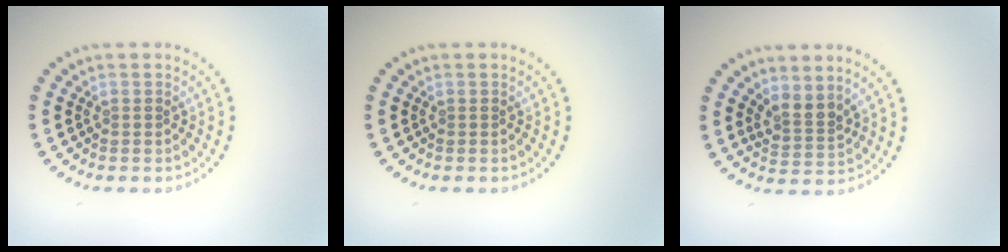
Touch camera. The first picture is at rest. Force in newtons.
{"total": 0.0}
{"total": 2.4, "press": 1.8, "slide": 1.6}